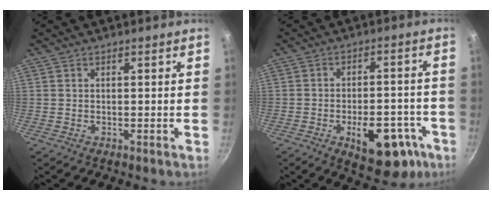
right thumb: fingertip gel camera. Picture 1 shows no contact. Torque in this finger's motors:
{"motor_torque": [1.35, 1.07, 1.05, -0.73, 0.29]}